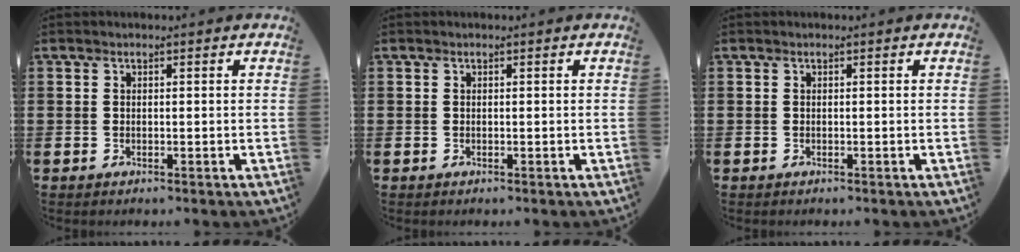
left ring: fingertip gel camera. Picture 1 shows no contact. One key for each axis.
{"total": 0.0}
{"total": 0.0}